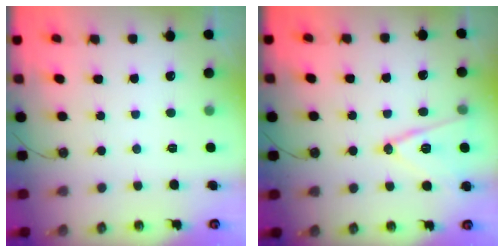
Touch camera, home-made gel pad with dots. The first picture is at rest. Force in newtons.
{"total": 13.4, "press": 13.0, "slide": 3.3}